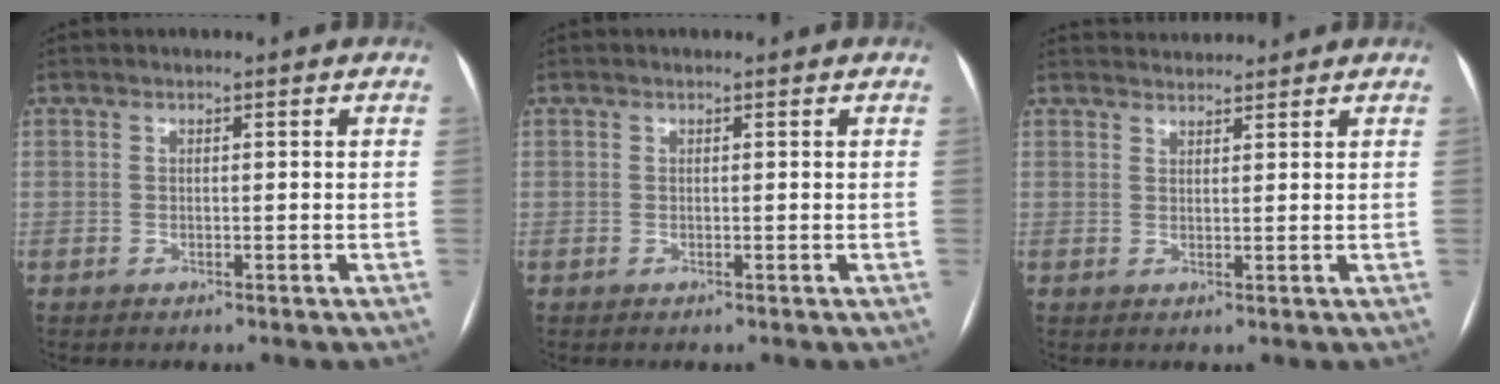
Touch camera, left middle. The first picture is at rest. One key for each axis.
{"total": 0.0}
{"total": 3.3, "fx": 3.3, "fy": 0.5, "fz": -0.1, "tx": -0.002, "ty": 0.023, "tz": 0.055}